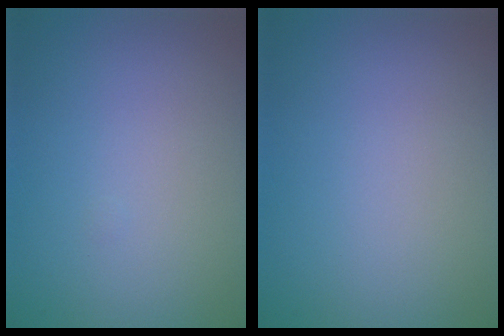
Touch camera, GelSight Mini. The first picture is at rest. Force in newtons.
{"total": 0.0}